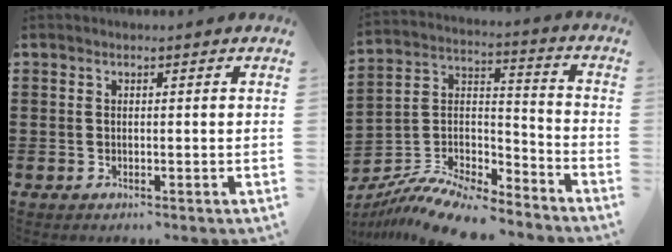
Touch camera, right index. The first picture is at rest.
{"total": 10.4, "force": [-9.6, 1.9, 3.5], "torque": [-0.077, 0.016, -0.195]}